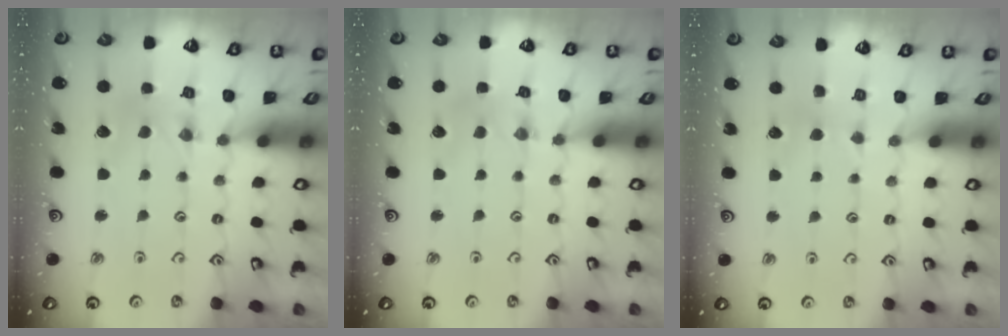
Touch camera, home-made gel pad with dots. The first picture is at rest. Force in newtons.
{"total": 2.1, "press": 2.1, "slide": 0.4}
{"total": 2.3, "press": 2.3, "slide": 0.3}